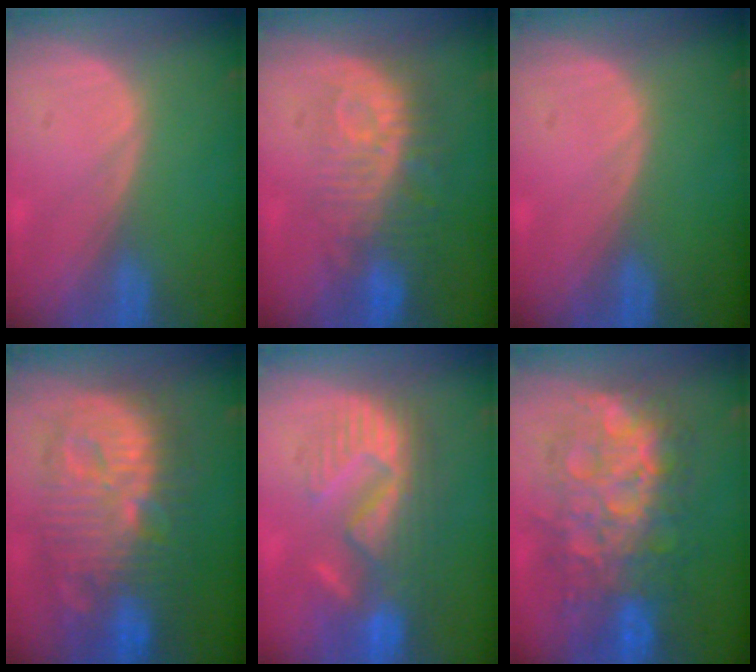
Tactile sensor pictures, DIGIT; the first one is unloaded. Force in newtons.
{"total": 9.6, "press": 8.7, "slide": 4.0}
{"total": 0.0}
{"total": 13.1, "press": 13.1, "slide": 1.3}
{"total": 9.4, "press": 9.2, "slide": 2.0}
{"total": 12.2, "press": 12.2, "slide": 1.1}